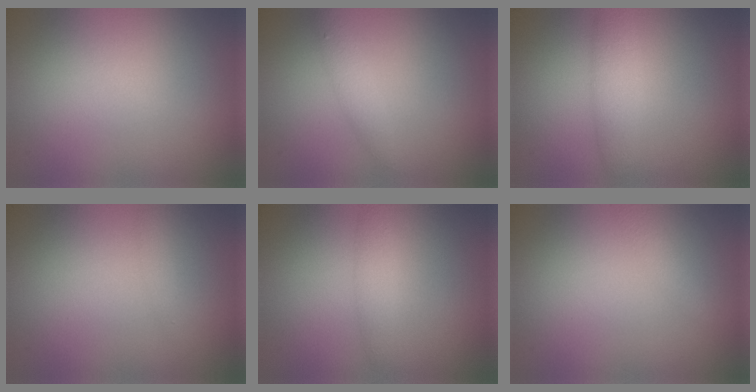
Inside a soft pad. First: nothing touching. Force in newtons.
{"total": 1.6, "press": 1.6, "slide": 0.1}
{"total": 2.7, "press": 2.7, "slide": 0.1}
{"total": 0.6, "press": 0.6, "slide": 0.0}
{"total": 1.5, "press": 1.5, "slide": 0.0}
{"total": 1.2, "press": 1.2, "slide": 0.1}